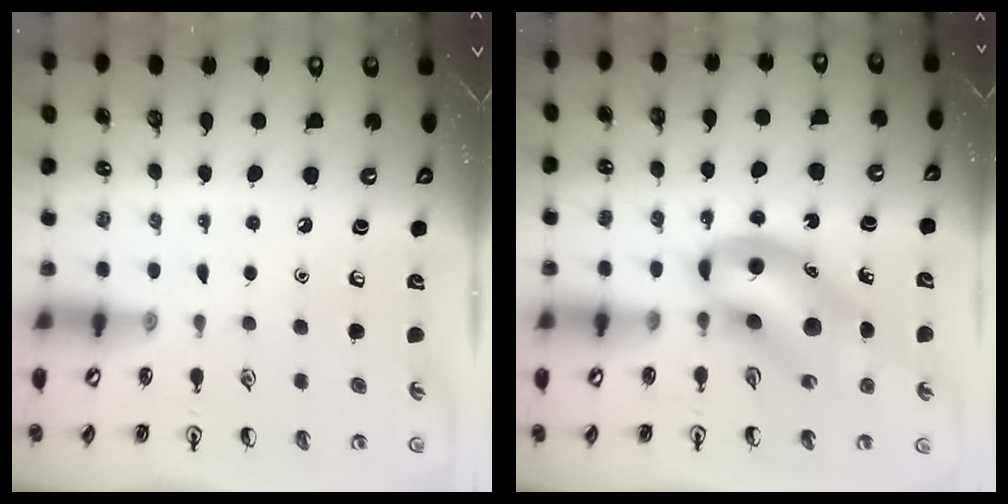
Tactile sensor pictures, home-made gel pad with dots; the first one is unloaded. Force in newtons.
{"total": 12.1, "press": 11.6, "slide": 3.3}